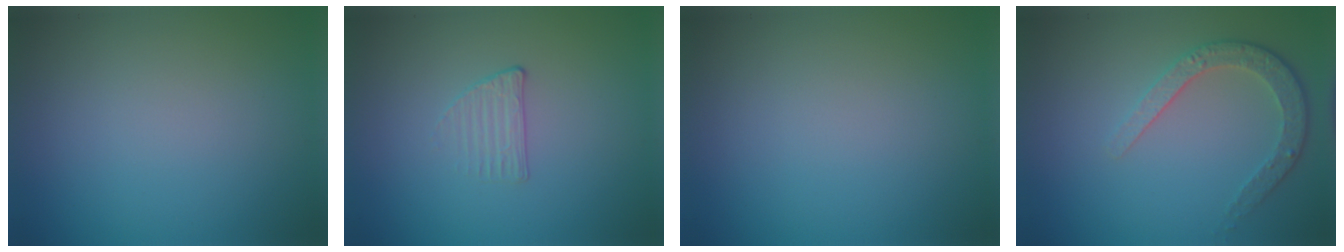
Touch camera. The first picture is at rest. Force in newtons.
{"total": 1.2, "press": 0.6, "slide": 1.0}
{"total": 0.0}
{"total": 2.9, "press": 2.5, "slide": 1.6}